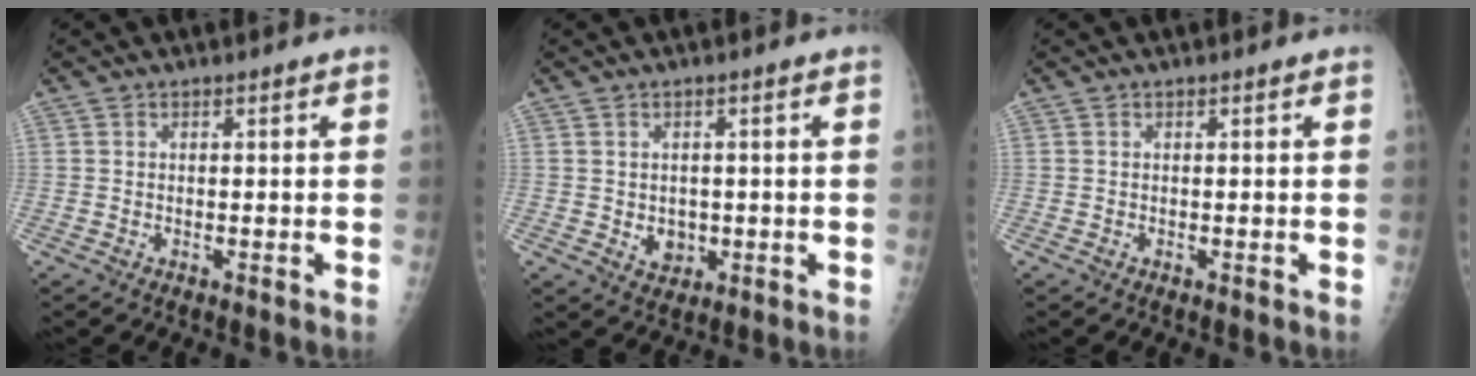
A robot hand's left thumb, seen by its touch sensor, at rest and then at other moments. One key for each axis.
{"total": 3.6, "fx": -0.4, "fy": 3.0, "fz": 1.8, "tx": -0.012, "ty": -0.001, "tz": 0.005}
{"total": 0.0}